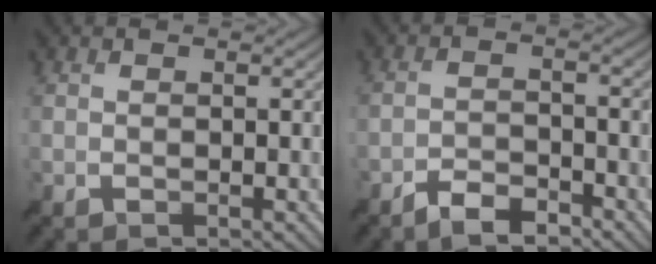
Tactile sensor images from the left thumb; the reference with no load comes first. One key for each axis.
{"total": 4.2, "fx": -3.6, "fy": 1.1, "fz": 1.8, "tx": -0.035, "ty": 0.000, "tz": -0.067}